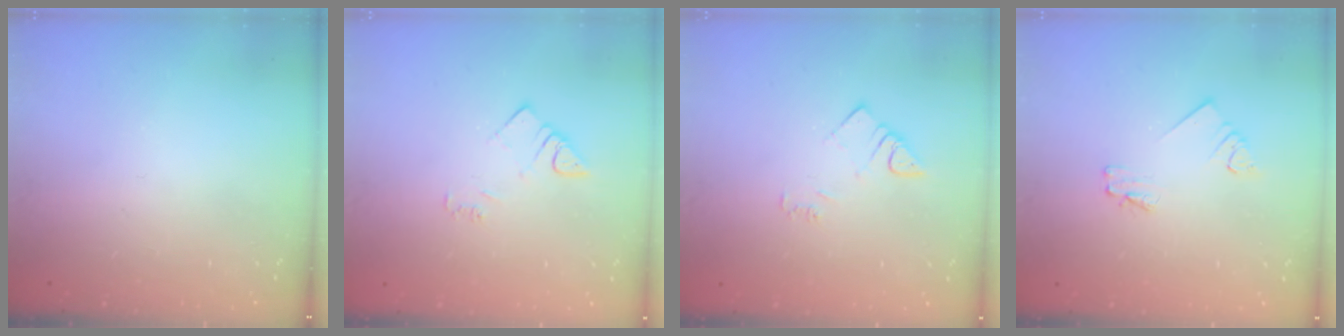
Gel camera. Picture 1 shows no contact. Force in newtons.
{"total": 4.5, "press": 4.5, "slide": 0.5}
{"total": 4.5, "press": 4.5, "slide": 0.5}
{"total": 1.6, "press": 1.5, "slide": 0.2}